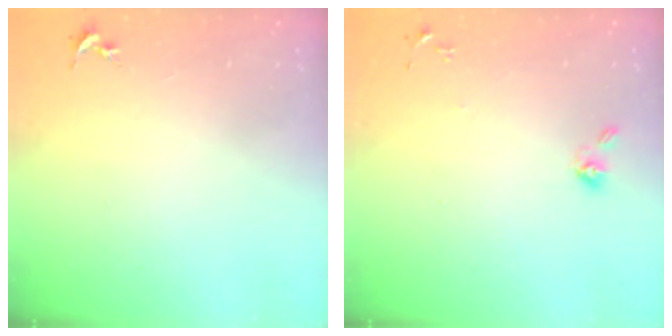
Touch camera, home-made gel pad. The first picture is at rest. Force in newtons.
{"total": 6.5, "press": 6.4, "slide": 1.5}